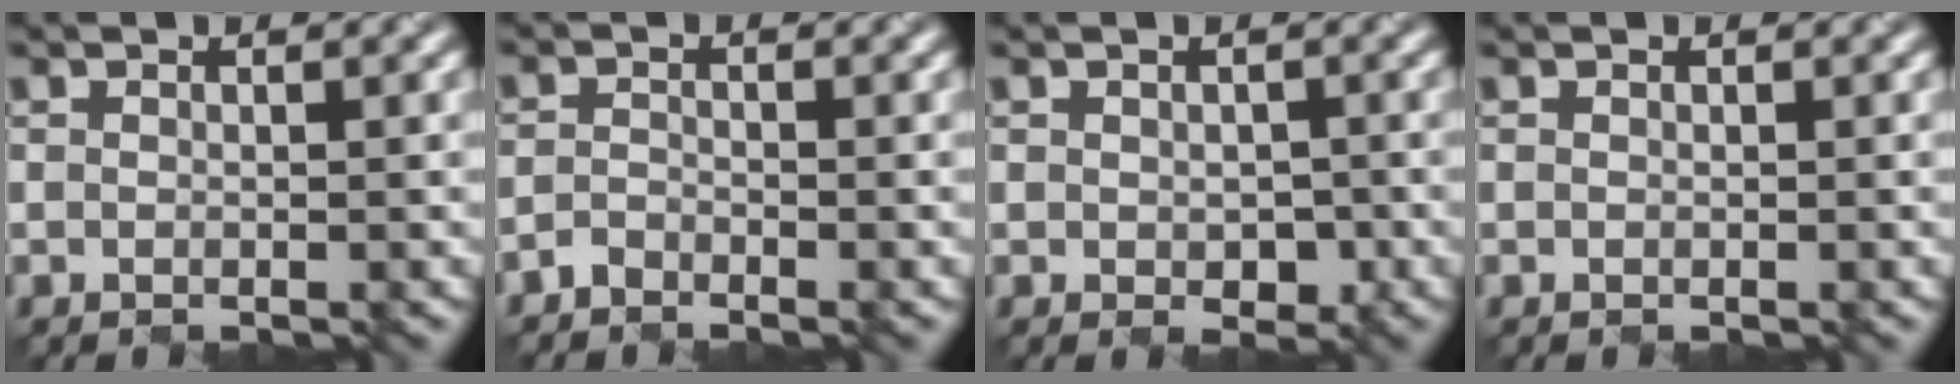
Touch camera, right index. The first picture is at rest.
{"total": 1.3, "force": [-1.3, 0.1, -0.1], "torque": [-0.001, 0.000, -0.028]}
{"total": 1.8, "force": [-0.5, 1.3, 1.2], "torque": [-0.018, -0.010, -0.001]}
{"total": 0.0}